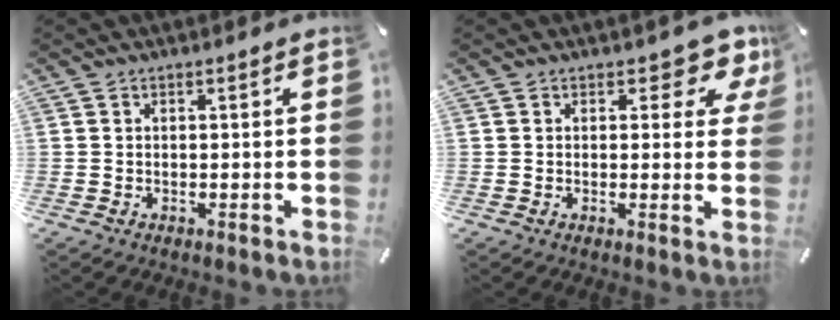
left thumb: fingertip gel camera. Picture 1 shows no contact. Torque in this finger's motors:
{"motor_torque": [0.65, 0.60, 0.08, -0.11, 0.00]}